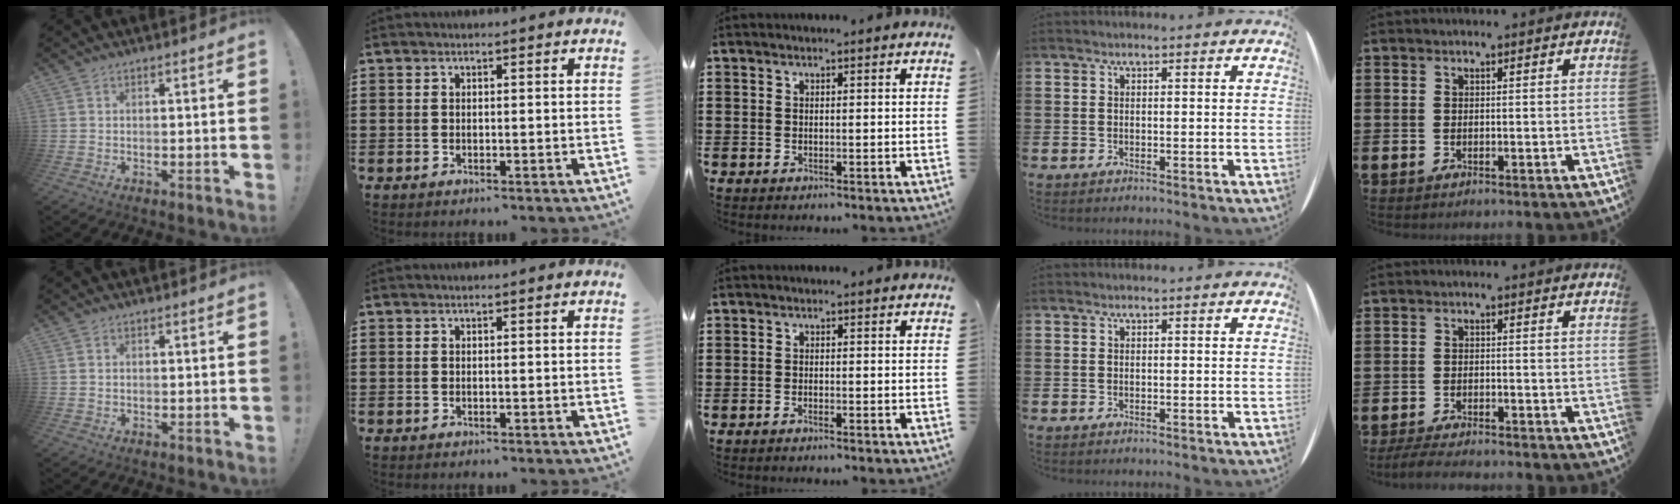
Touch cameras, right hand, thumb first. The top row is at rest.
{"thumb": {"total": 0.7, "force": [0.3, 0.6, 0.2], "torque": [-0.007, 0.005, 0.006]}, "middle": {"total": 0.8, "force": [-0.7, -0.1, 0.4], "torque": [-0.010, -0.005, -0.012]}, "little": {"total": 2.3, "force": [-2.2, 0.1, 0.6], "torque": [-0.011, 0.005, -0.045]}}